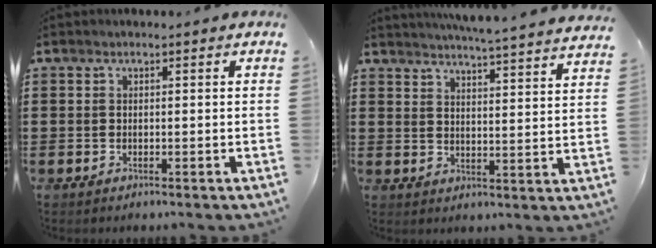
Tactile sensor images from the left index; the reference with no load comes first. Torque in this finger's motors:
{"motor_torque": [2.07, -0.07, 0.44, 0.10]}